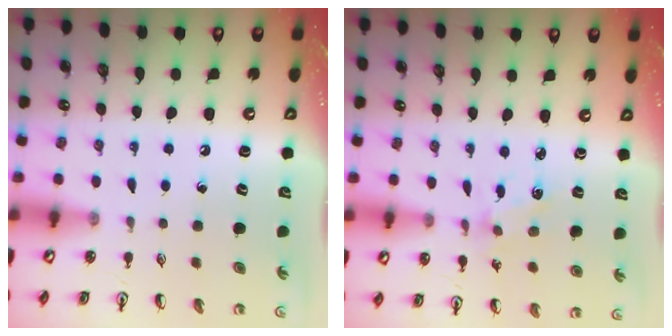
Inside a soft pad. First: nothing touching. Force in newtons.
{"total": 1.6, "press": 1.5, "slide": 0.5}